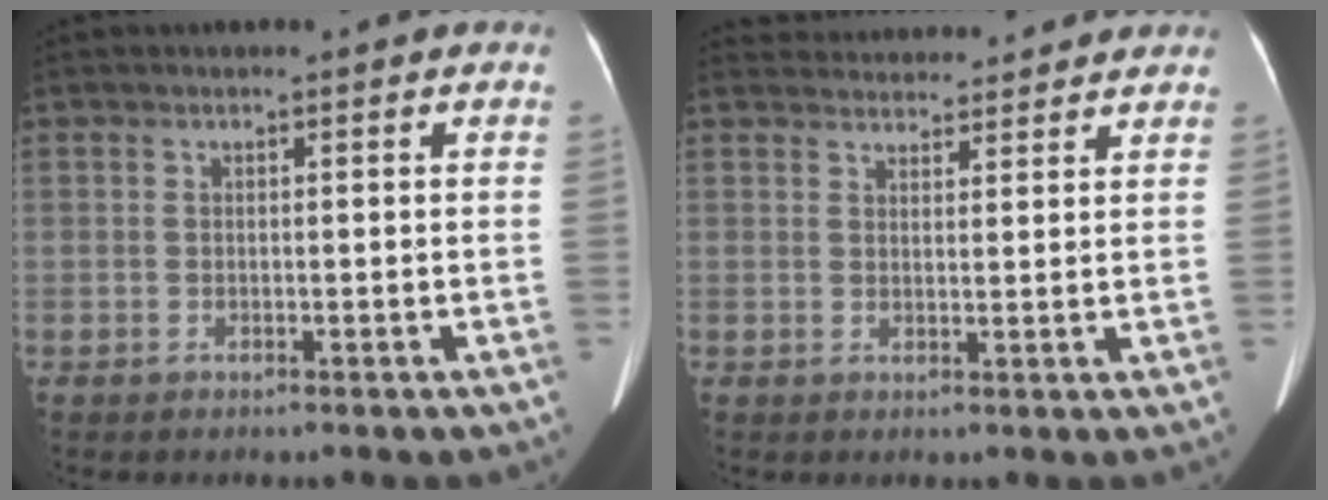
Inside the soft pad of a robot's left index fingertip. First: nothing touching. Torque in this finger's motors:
{"motor_torque": [-1.95, 0.04, -1.06, -0.15]}